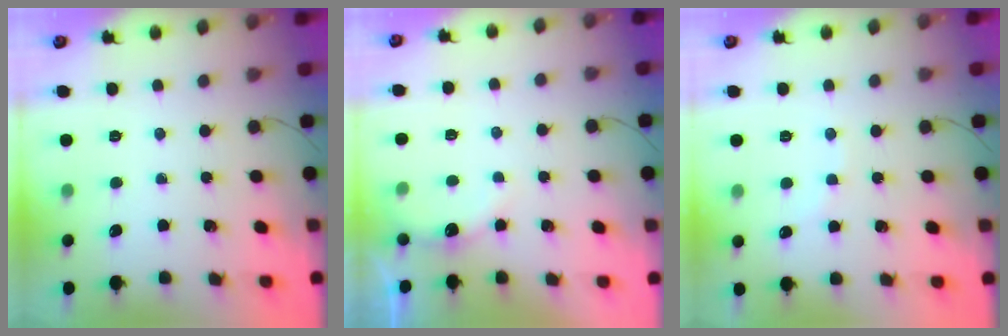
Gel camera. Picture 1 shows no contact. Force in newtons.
{"total": 6.8, "press": 6.6, "slide": 1.3}
{"total": 4.6, "press": 4.4, "slide": 1.1}